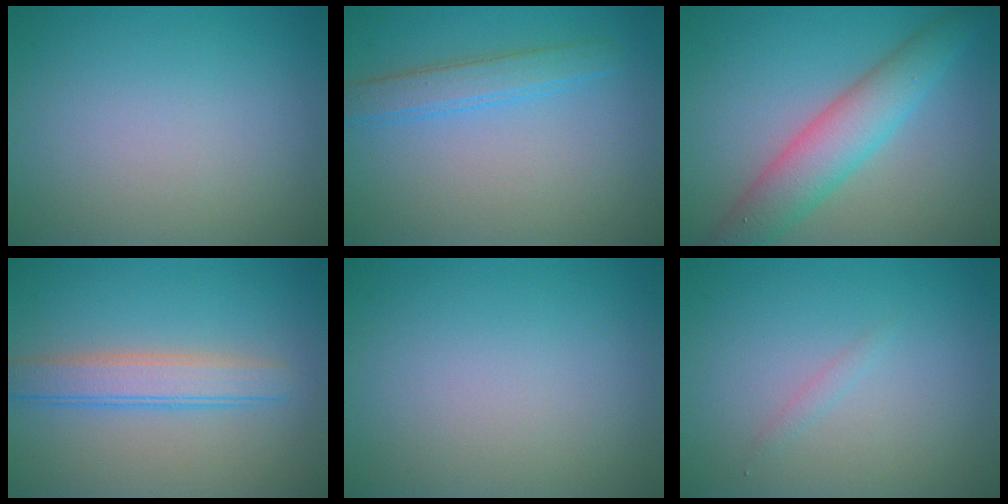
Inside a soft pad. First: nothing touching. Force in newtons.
{"total": 2.6, "press": 2.6, "slide": 0.1}
{"total": 5.6, "press": 5.6, "slide": 0.2}
{"total": 3.6, "press": 3.6, "slide": 0.2}
{"total": 0.0}
{"total": 0.7, "press": 0.7, "slide": 0.1}